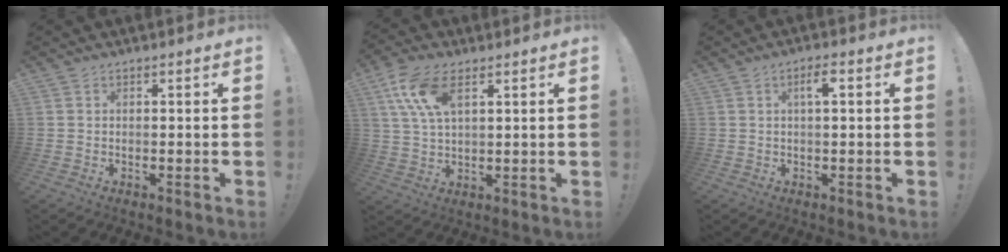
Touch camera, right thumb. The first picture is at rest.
{"total": 11.5, "force": [5.1, 5.8, 8.5], "torque": [-0.162, -0.011, 0.096]}
{"total": 3.6, "force": [0.9, 0.8, 3.4], "torque": [-0.048, 0.000, 0.006]}